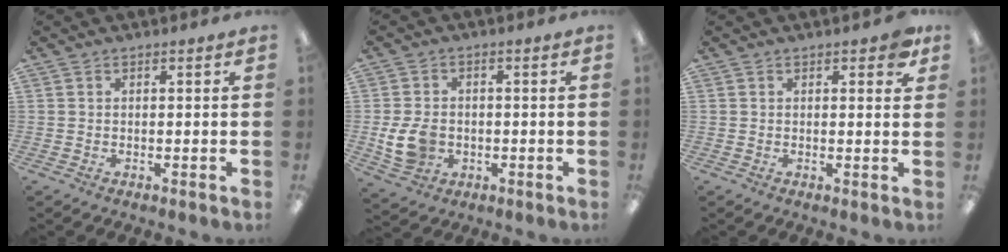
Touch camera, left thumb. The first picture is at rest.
{"total": 8.0, "force": [-1.2, 6.3, 4.8], "torque": [-0.091, 0.006, -0.021]}
{"total": 3.1, "force": [1.9, 1.4, 2.0], "torque": [-0.021, -0.003, 0.028]}